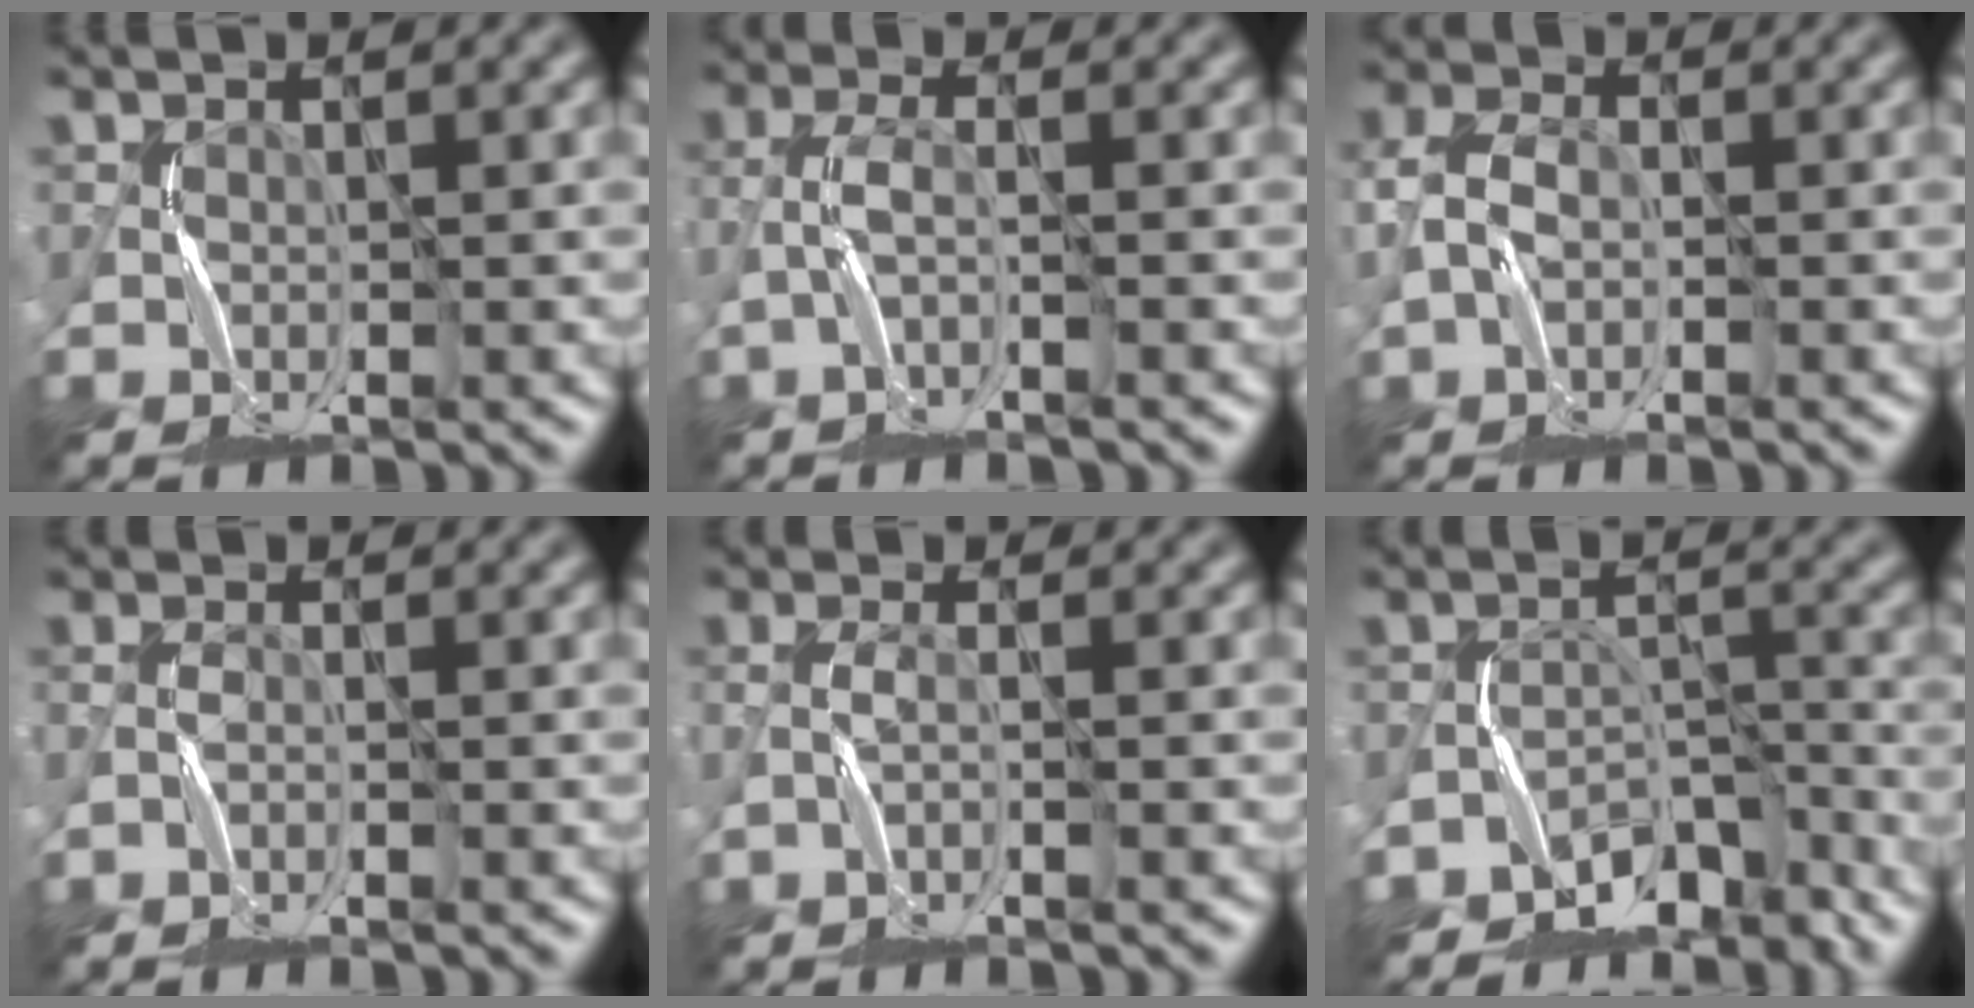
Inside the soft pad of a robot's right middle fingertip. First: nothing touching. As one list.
[{"total": 1.9, "force": [-1.4, 0.1, 1.3], "torque": [-0.028, 0.009, -0.034]}, {"total": 3.0, "force": [-1.0, 1.9, 2.1], "torque": [-0.048, 0.007, -0.027]}, {"total": 1.1, "force": [-1.1, -0.1, 0.2], "torque": [-0.004, 0.005, -0.024]}, {"total": 1.3, "force": [-1.1, -0.1, 0.6], "torque": [-0.012, 0.007, -0.027]}, {"total": 5.8, "force": [-5.3, 2.3, 1.1], "torque": [0.006, -0.001, -0.096]}]